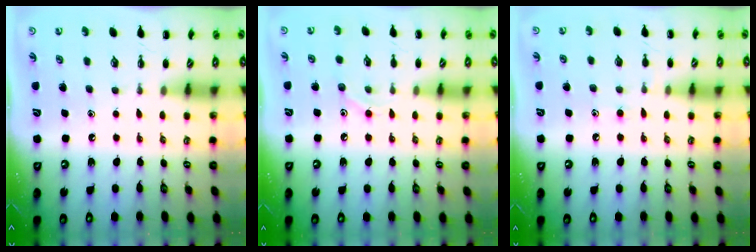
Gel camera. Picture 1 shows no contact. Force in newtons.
{"total": 6.3, "press": 6.0, "slide": 1.7}
{"total": 6.5, "press": 6.1, "slide": 2.3}